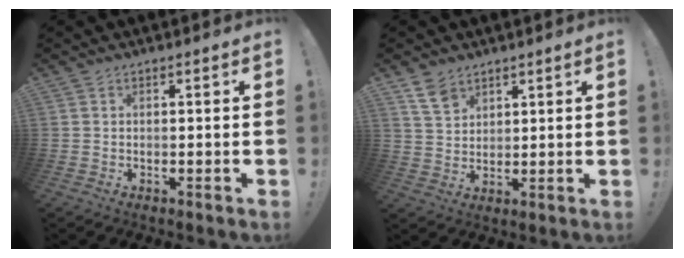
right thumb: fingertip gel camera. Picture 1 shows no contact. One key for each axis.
{"total": 7.0, "fx": 5.1, "fy": 4.2, "fz": 2.5, "tx": -0.039, "ty": -0.028, "tz": 0.099}